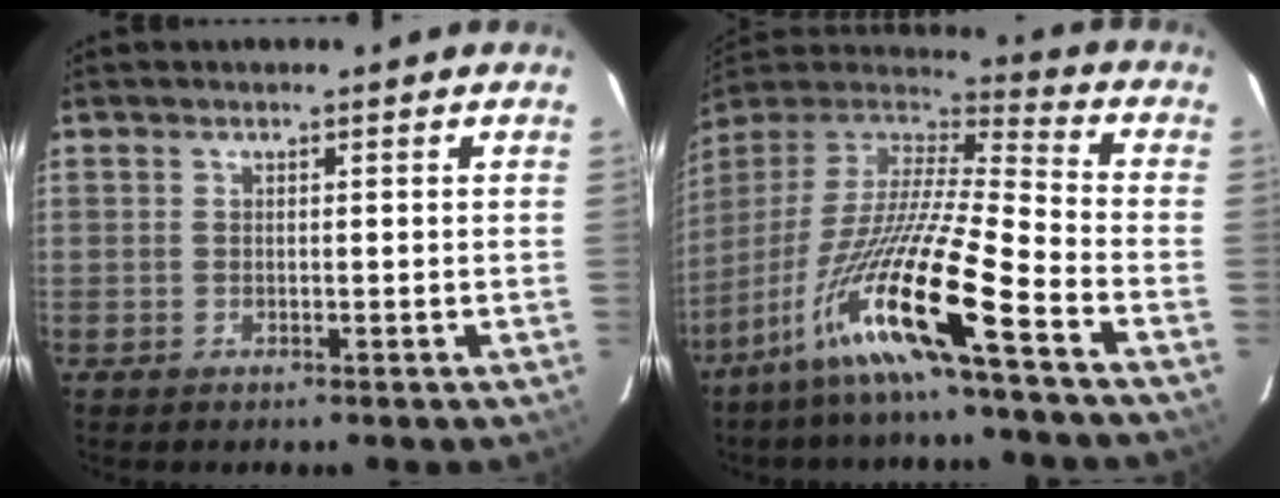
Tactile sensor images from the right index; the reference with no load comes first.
{"total": 19.2, "force": [-11.3, 0.4, 15.5], "torque": [-0.274, -0.038, -0.213]}